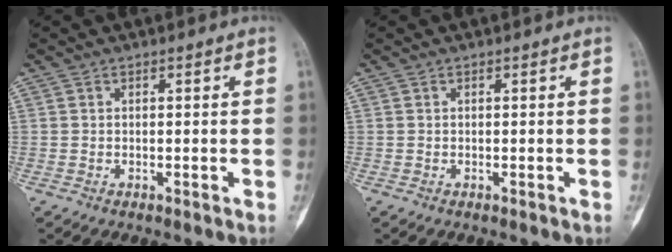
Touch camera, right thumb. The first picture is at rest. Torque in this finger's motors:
{"motor_torque": [0.00, 0.00, 0.01, 0.00, 0.00]}